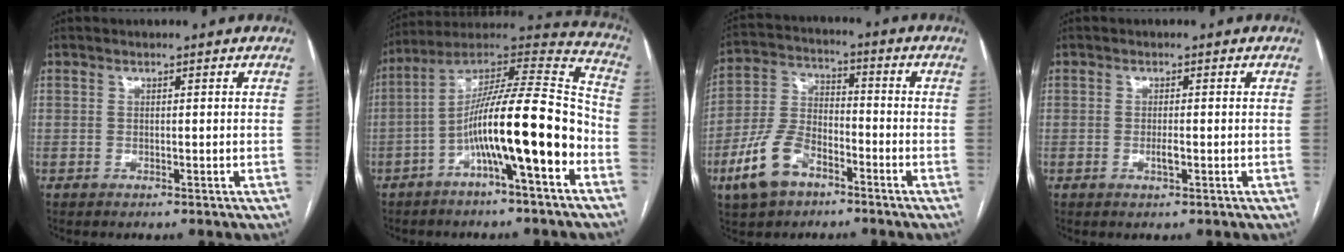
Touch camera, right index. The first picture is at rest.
{"total": 17.7, "force": [-6.1, 1.5, 16.5], "torque": [-0.276, 0.023, -0.102]}
{"total": 10.8, "force": [-6.1, 5.8, 6.8], "torque": [-0.161, 0.008, -0.114]}
{"total": 1.4, "force": [-0.4, 0.3, 1.3], "torque": [-0.026, -0.001, -0.006]}